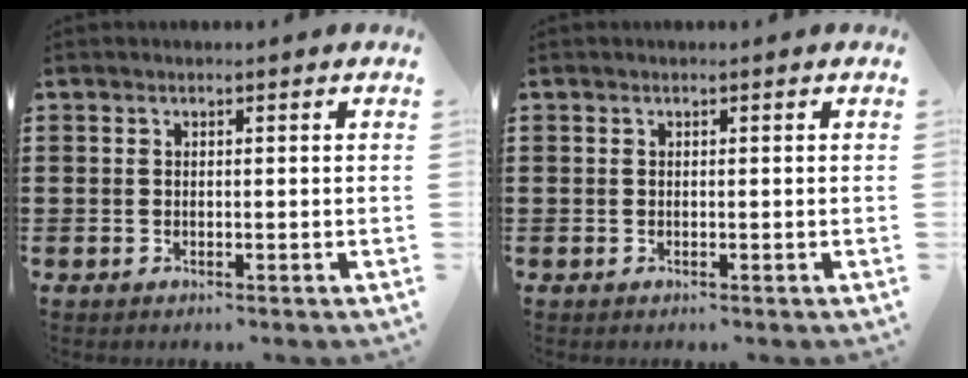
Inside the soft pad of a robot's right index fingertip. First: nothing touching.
{"total": 0.0}